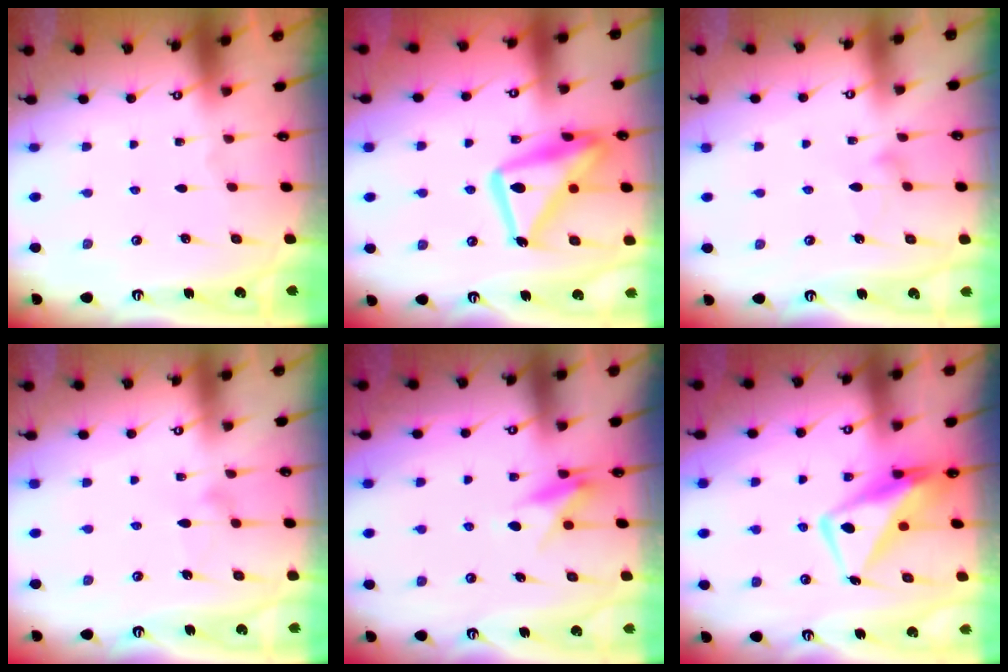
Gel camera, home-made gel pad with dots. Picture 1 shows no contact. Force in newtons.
{"total": 19.0, "press": 18.9, "slide": 1.4}
{"total": 7.6, "press": 7.6, "slide": 0.4}
{"total": 7.6, "press": 7.6, "slide": 0.4}
{"total": 8.0, "press": 8.0, "slide": 0.5}
{"total": 10.8, "press": 10.8, "slide": 1.2}